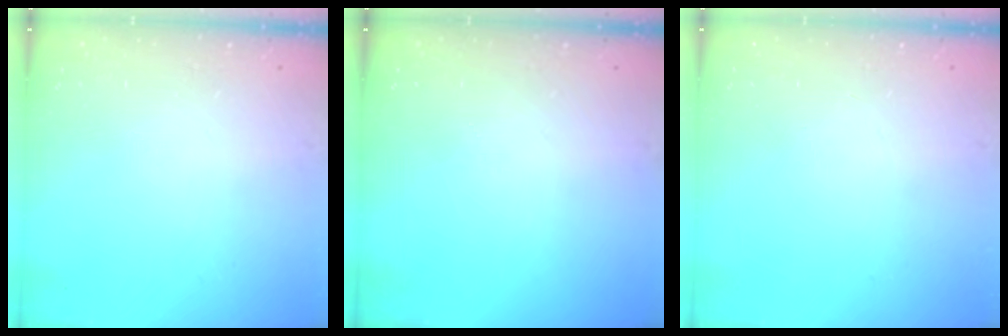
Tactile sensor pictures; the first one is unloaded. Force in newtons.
{"total": 0.0}
{"total": 0.0}